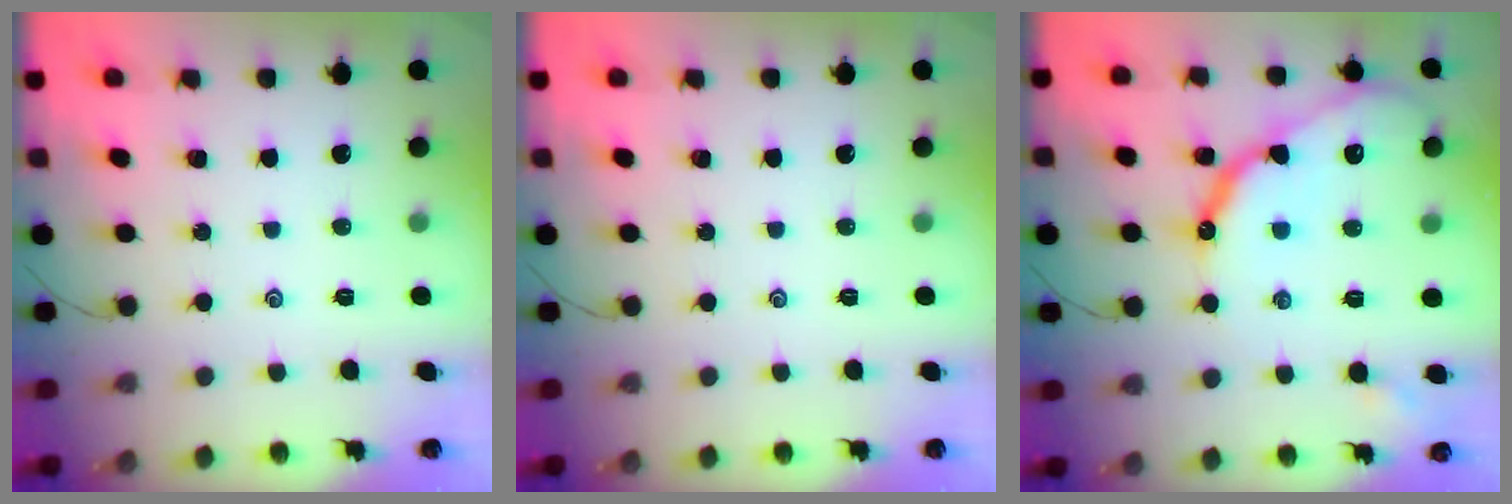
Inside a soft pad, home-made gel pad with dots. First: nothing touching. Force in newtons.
{"total": 0.0}
{"total": 14.9, "press": 14.9, "slide": 0.6}